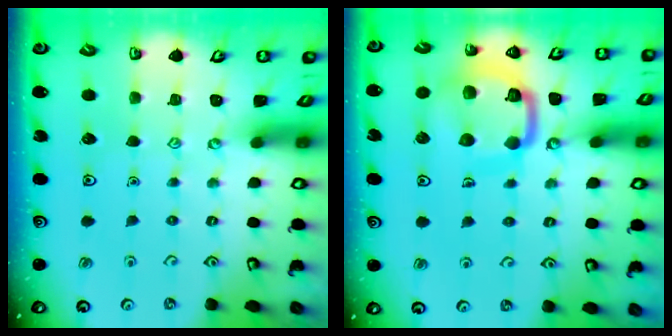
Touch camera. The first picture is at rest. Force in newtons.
{"total": 14.0, "press": 13.9, "slide": 1.4}